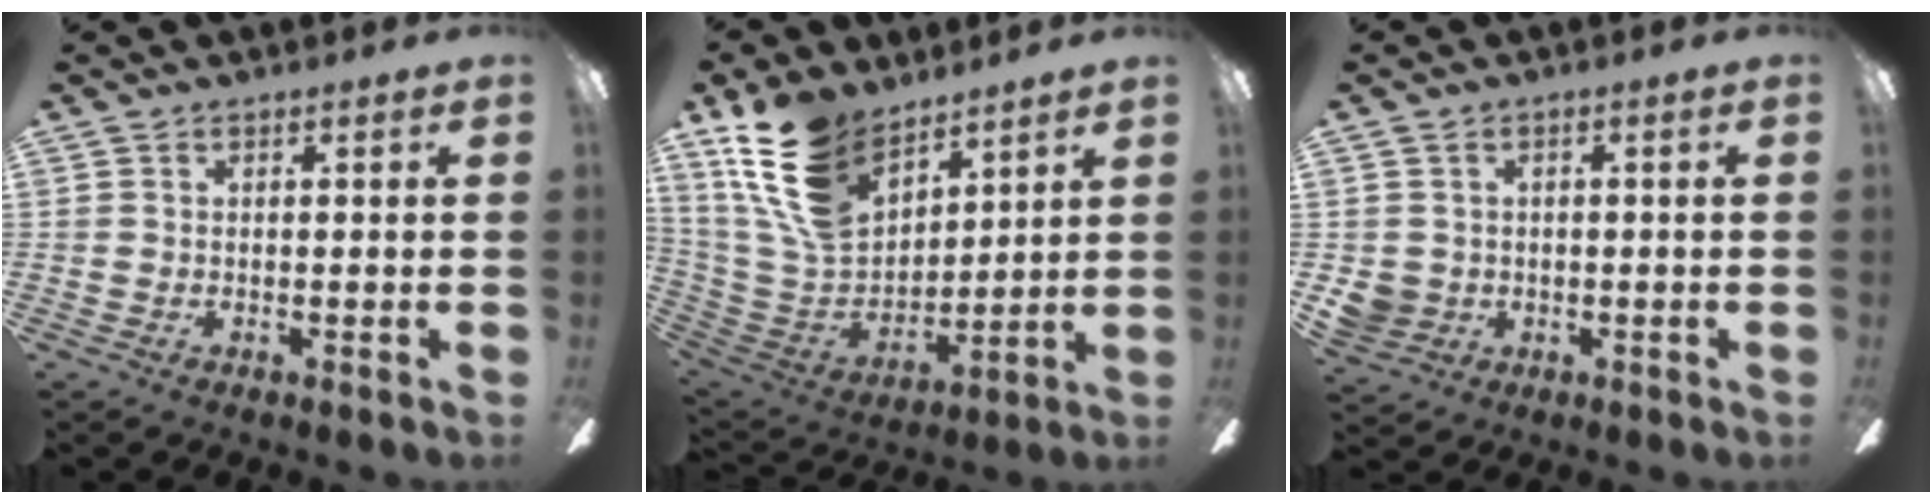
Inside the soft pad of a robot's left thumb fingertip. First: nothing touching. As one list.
[{"total": 19.0, "force": [12.2, 10.3, 10.2], "torque": [-0.247, -0.061, 0.227]}, {"total": 4.6, "force": [-0.1, 4.5, 1.0], "torque": [-0.026, 0.009, 0.001]}]